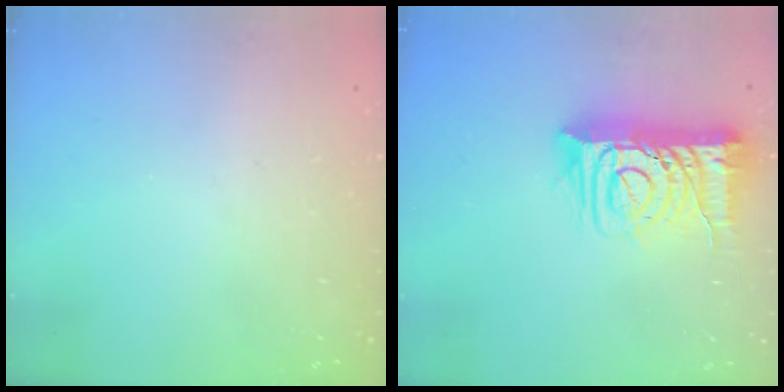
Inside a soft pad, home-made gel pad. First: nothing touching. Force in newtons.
{"total": 13.2, "press": 13.1, "slide": 1.8}